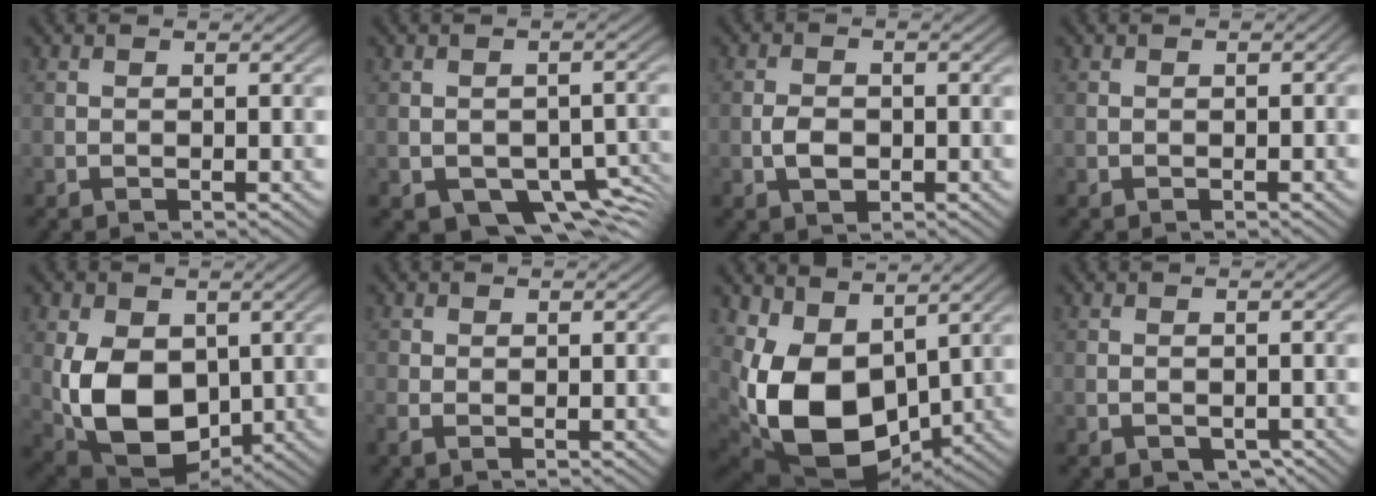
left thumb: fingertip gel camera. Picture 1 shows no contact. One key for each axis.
{"total": 7.9, "fx": -4.3, "fy": 4.4, "fz": 5.0, "tx": -0.072, "ty": -0.018, "tz": -0.057}
{"total": 2.7, "fx": -0.7, "fy": 1.8, "fz": 1.9, "tx": -0.037, "ty": -0.001, "tz": -0.015}
{"total": 0.5, "fx": -0.1, "fy": 0.4, "fz": 0.3, "tx": -0.003, "ty": -0.003, "tz": -0.001}
{"total": 12.2, "fx": -0.5, "fy": 8.3, "fz": 9.0, "tx": -0.208, "ty": -0.022, "tz": -0.006}
{"total": 1.3, "fx": -0.2, "fy": 0.8, "fz": 1.0, "tx": -0.025, "ty": -0.001, "tz": -0.006}
{"total": 13.5, "fx": 1.0, "fy": 9.0, "fz": 10.0, "tx": -0.235, "ty": -0.027, "tz": 0.025}
{"total": 2.1, "fx": -1.1, "fy": 1.2, "fz": 1.3, "tx": -0.026, "ty": -0.007, "tz": -0.014}